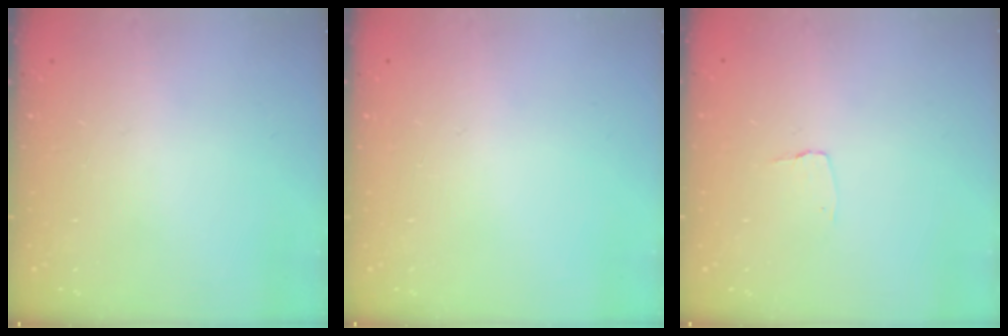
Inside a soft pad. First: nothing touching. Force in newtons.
{"total": 0.0}
{"total": 2.6, "press": 2.6, "slide": 0.2}